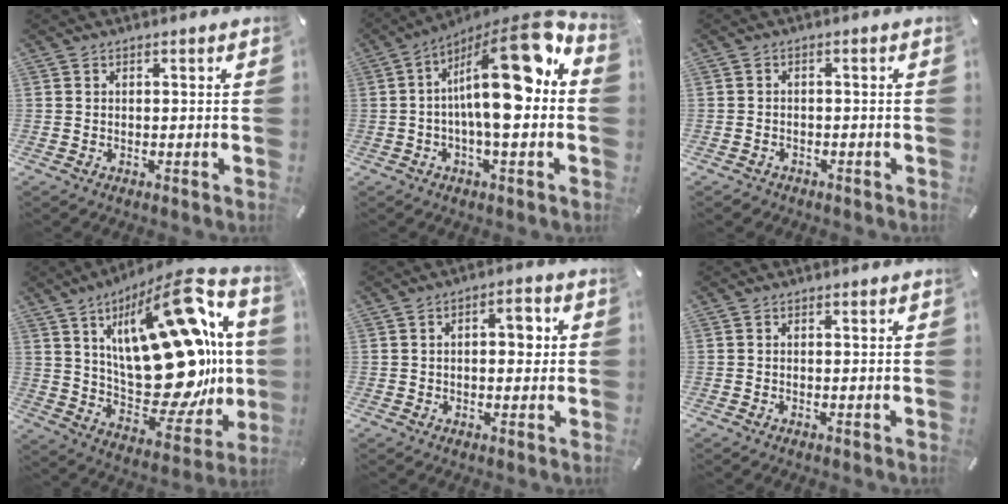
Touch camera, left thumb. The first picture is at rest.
{"total": 20.6, "force": [3.2, 6.3, 19.4], "torque": [-0.324, -0.033, 0.044]}
{"total": 1.6, "force": [-1.2, 1.1, 0.2], "torque": [-0.005, 0.008, -0.027]}
{"total": 32.4, "force": [5.9, 16.1, 27.5], "torque": [-0.427, -0.056, 0.110]}
{"total": 5.9, "force": [0.5, 3.1, 5.0], "torque": [-0.064, 0.004, 0.001]}
{"total": 0.6, "force": [-0.2, 0.1, 0.6], "torque": [-0.009, -0.003, -0.002]}